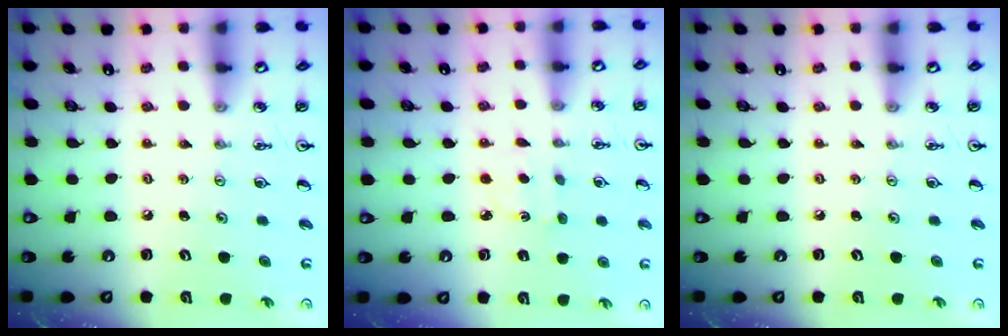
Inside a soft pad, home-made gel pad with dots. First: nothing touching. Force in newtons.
{"total": 2.3, "press": 2.3, "slide": 0.4}
{"total": 0.0}